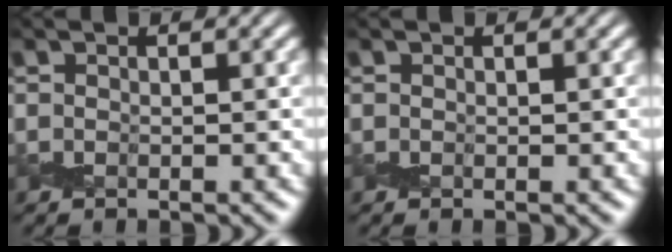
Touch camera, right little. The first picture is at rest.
{"total": 0.0}